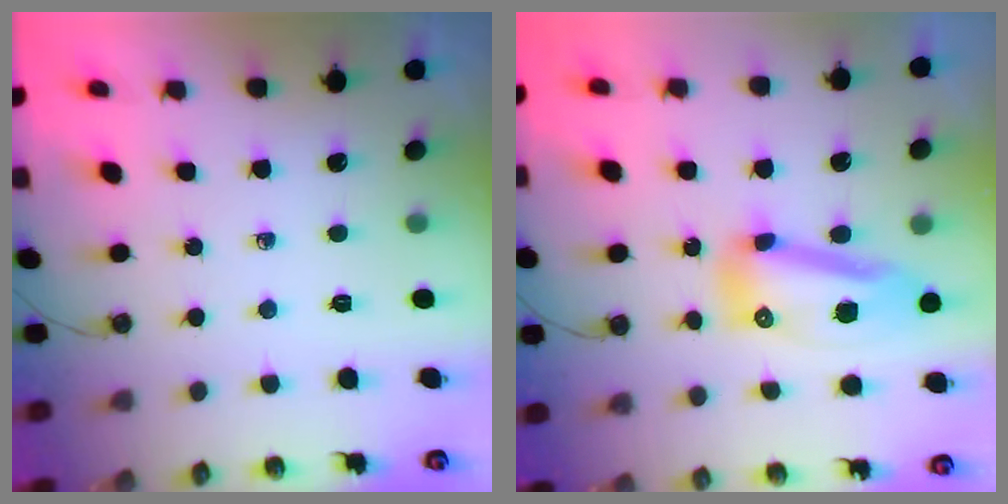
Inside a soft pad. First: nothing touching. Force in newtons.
{"total": 11.9, "press": 11.8, "slide": 1.3}